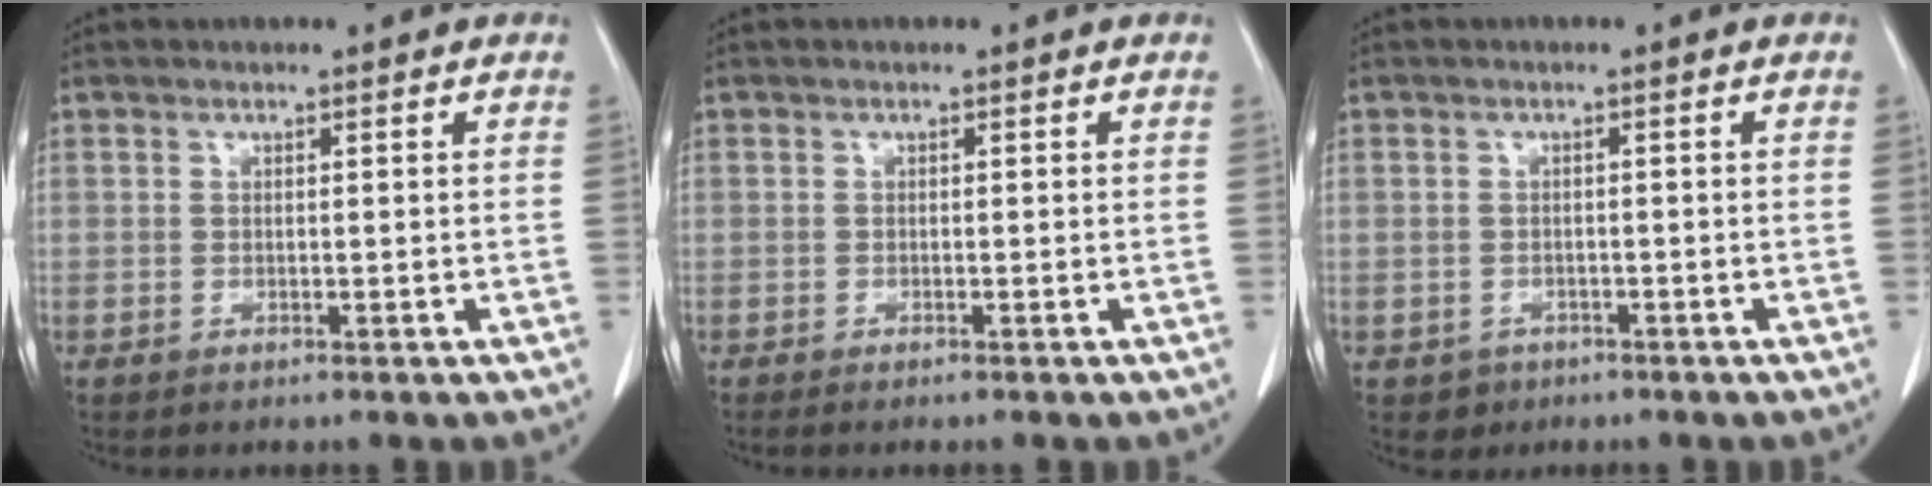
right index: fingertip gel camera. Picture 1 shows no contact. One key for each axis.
{"total": 1.4, "fx": -1.1, "fy": 0.0, "fz": 0.7, "tx": -0.011, "ty": -0.001, "tz": -0.013}
{"total": 2.4, "fx": -1.2, "fy": 2.1, "fz": 0.0, "tx": 0.001, "ty": 0.010, "tz": -0.014}